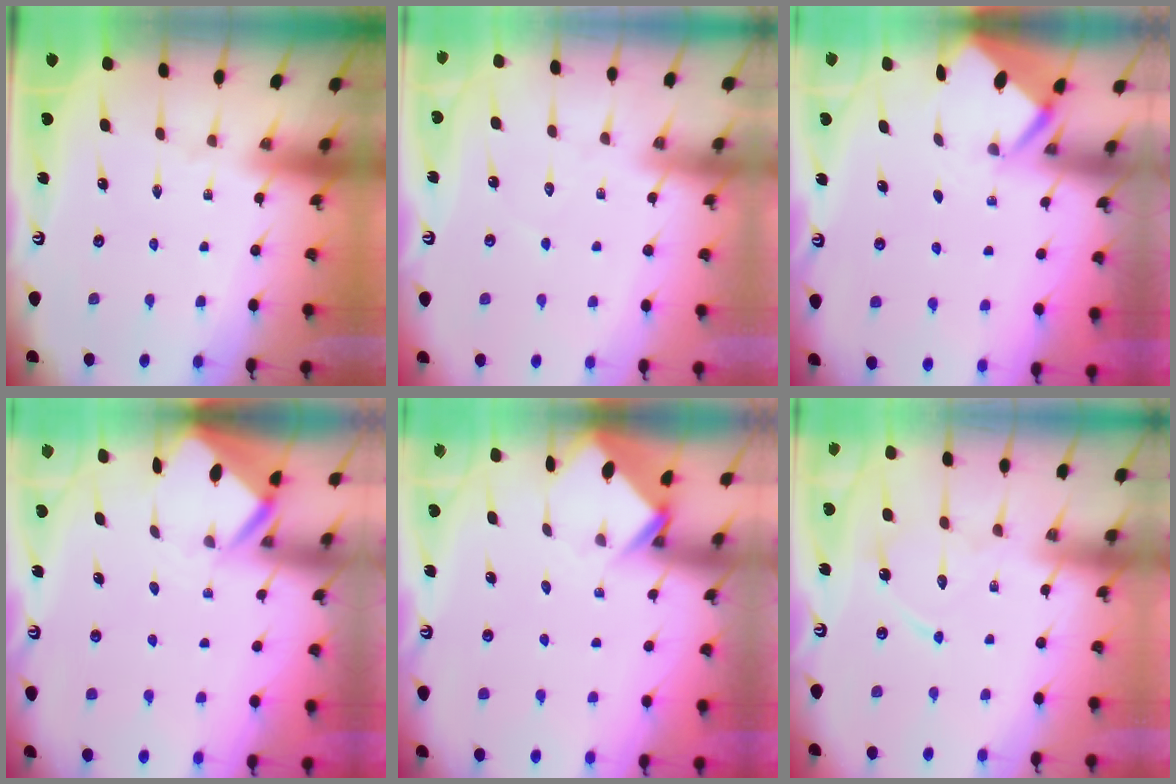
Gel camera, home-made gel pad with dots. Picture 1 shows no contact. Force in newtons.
{"total": 4.1, "press": 4.1, "slide": 0.5}
{"total": 2.6, "press": 2.6, "slide": 0.0}
{"total": 3.2, "press": 3.2, "slide": 0.3}
{"total": 3.9, "press": 3.8, "slide": 0.3}
{"total": 9.6, "press": 9.6, "slide": 0.8}